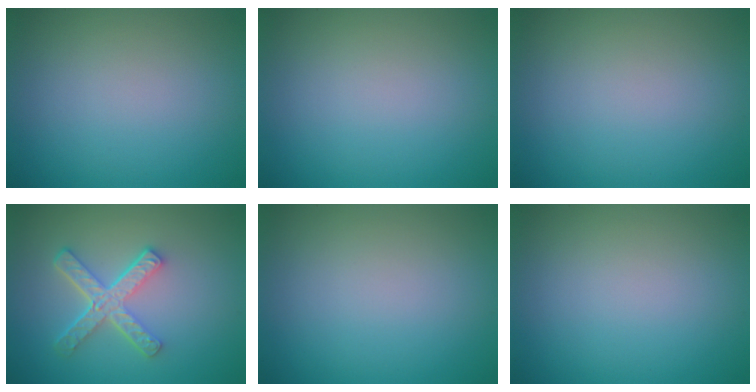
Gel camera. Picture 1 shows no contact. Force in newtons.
{"total": 0.0}
{"total": 0.0}
{"total": 4.5, "press": 3.3, "slide": 3.1}
{"total": 0.0}
{"total": 0.0}